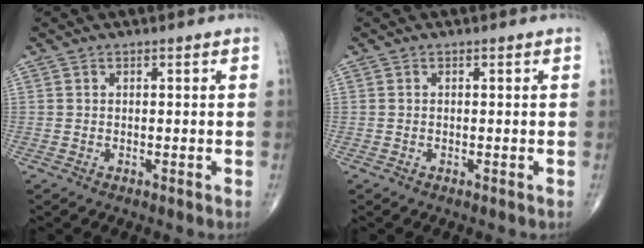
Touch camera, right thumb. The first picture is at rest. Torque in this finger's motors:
{"motor_torque": [-0.26, -0.03, -0.20, -0.05, -0.01]}